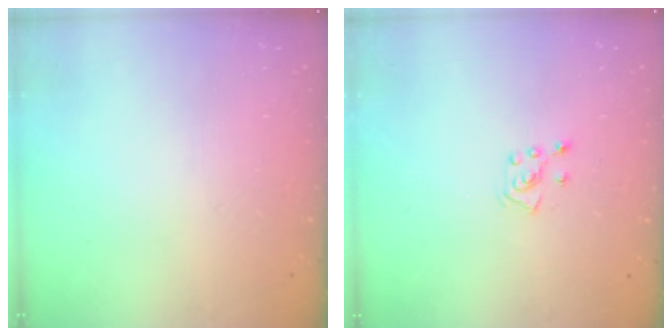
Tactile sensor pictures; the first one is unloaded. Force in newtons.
{"total": 5.3, "press": 5.3, "slide": 0.5}